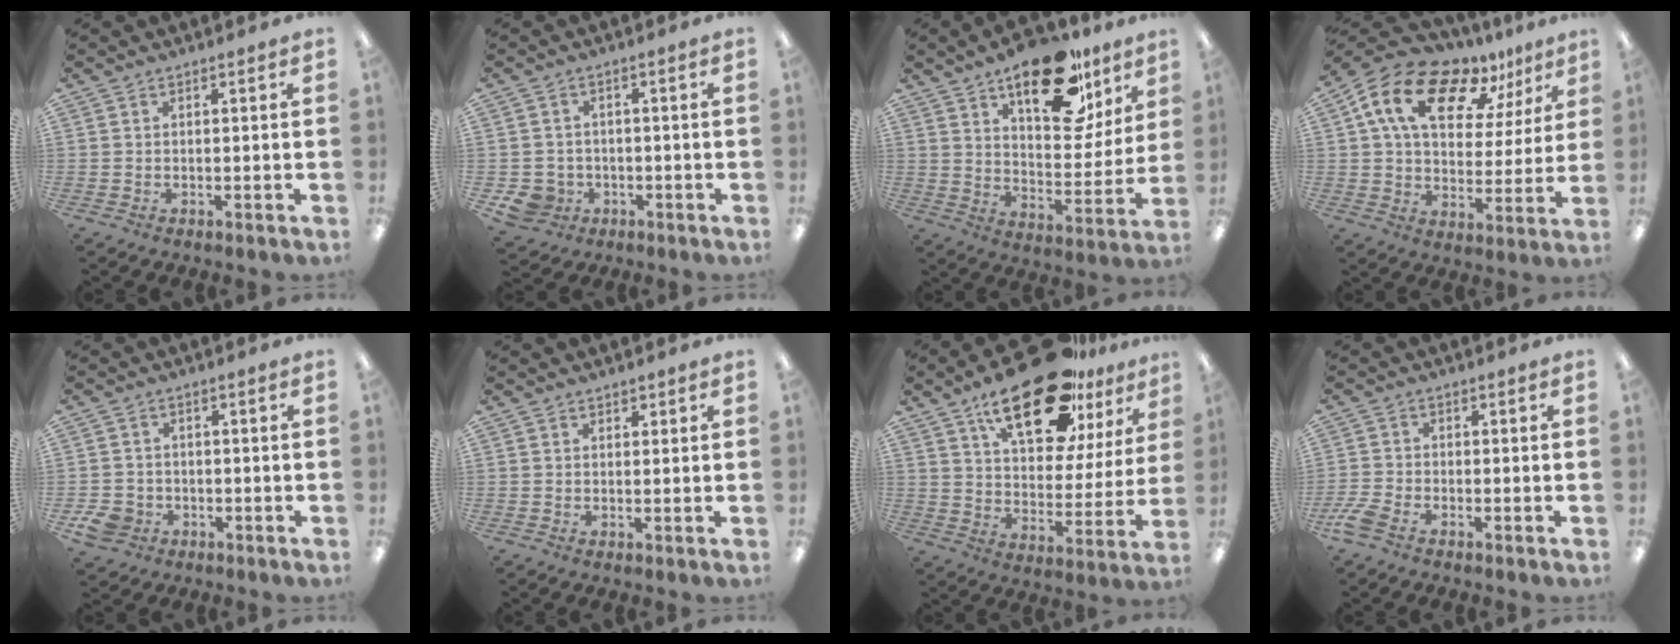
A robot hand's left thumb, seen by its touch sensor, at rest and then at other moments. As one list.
[{"total": 5.4, "force": [-2.4, 4.8, 1.0], "torque": [-0.033, 0.009, -0.047]}, {"total": 22.9, "force": [14.7, 10.5, 14.1], "torque": [-0.186, -0.087, 0.240]}, {"total": 17.5, "force": [11.0, 9.1, 10.0], "torque": [-0.178, -0.058, 0.194]}, {"total": 5.4, "force": [-2.9, 4.3, 1.5], "torque": [-0.041, 0.013, -0.054]}, {"total": 0.8, "force": [0.6, 0.5, 0.0], "torque": [0.001, 0.001, 0.010]}, {"total": 24.2, "force": [16.2, 9.8, 15.0], "torque": [-0.234, -0.094, 0.271]}, {"total": 4.1, "force": [-3.0, 1.9, 2.1], "torque": [-0.055, 0.003, -0.059]}]